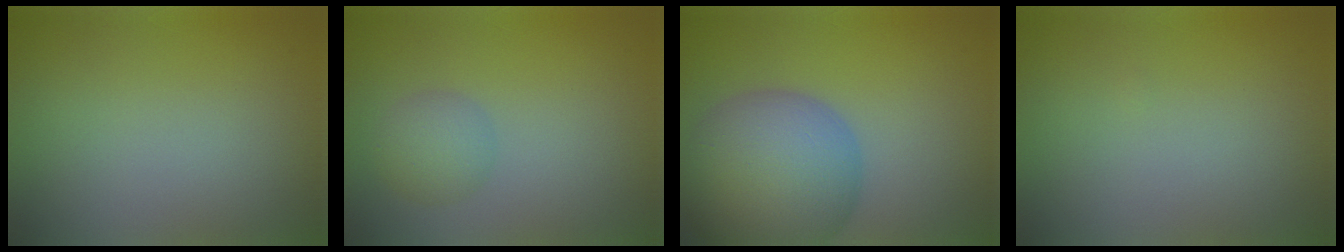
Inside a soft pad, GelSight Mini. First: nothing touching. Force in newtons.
{"total": 2.5, "press": 2.5, "slide": 0.0}
{"total": 11.8, "press": 11.8, "slide": 0.7}
{"total": 0.0}